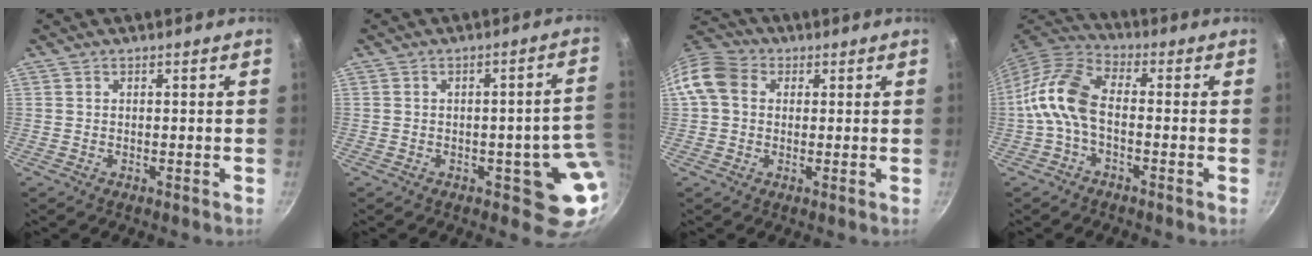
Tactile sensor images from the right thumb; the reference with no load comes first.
{"total": 8.9, "force": [-1.3, 4.4, 7.6], "torque": [-0.027, 0.013, -0.013]}
{"total": 8.9, "force": [1.4, 7.2, 5.1], "torque": [-0.077, 0.017, 0.008]}
{"total": 10.1, "force": [-1.9, 5.5, 8.2], "torque": [-0.169, 0.039, -0.055]}